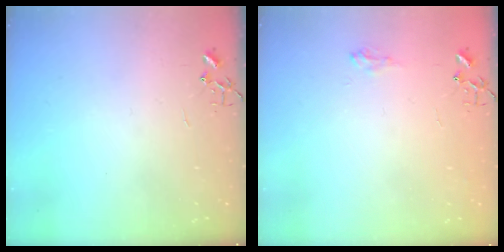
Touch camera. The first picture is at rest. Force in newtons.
{"total": 7.9, "press": 7.8, "slide": 1.0}